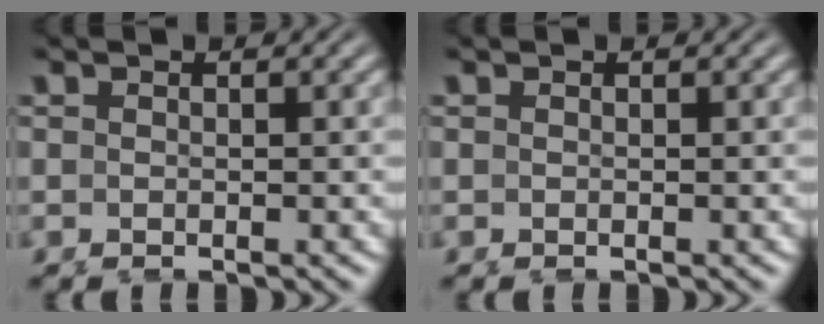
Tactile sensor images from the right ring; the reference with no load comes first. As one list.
[{"total": 0.0}]